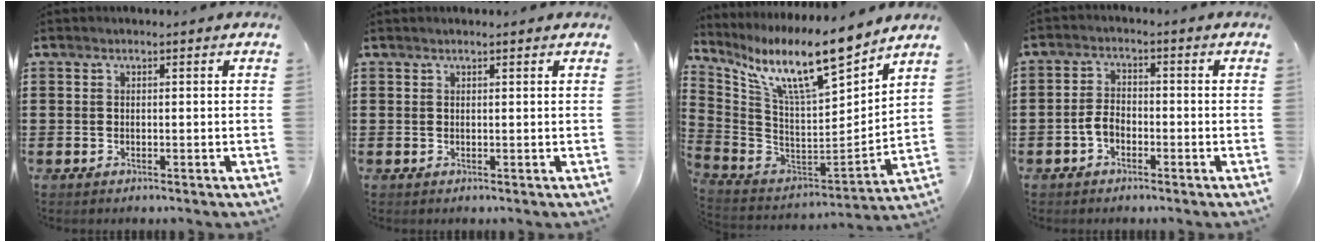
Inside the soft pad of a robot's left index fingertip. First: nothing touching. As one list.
[{"total": 0.6, "force": [0.5, 0.0, 0.4], "torque": [-0.008, -0.001, 0.009]}, {"total": 13.5, "force": [9.9, 2.3, 8.9], "torque": [-0.196, -0.064, 0.165]}, {"total": 3.2, "force": [-1.4, 1.8, 2.3], "torque": [-0.057, 0.000, -0.032]}]